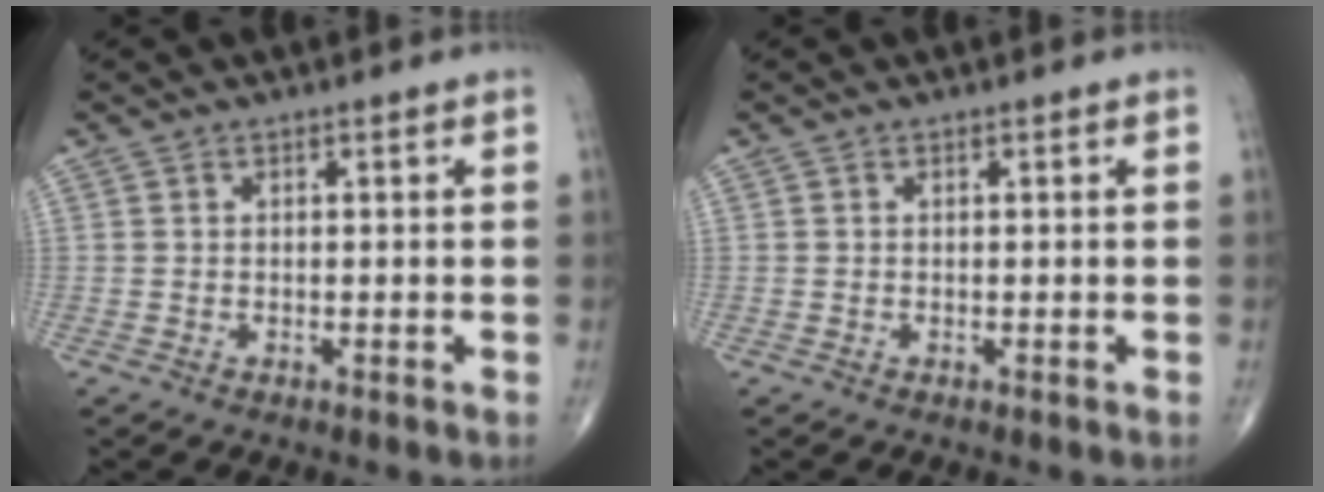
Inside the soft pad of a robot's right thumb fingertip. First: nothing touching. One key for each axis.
{"total": 0.0}